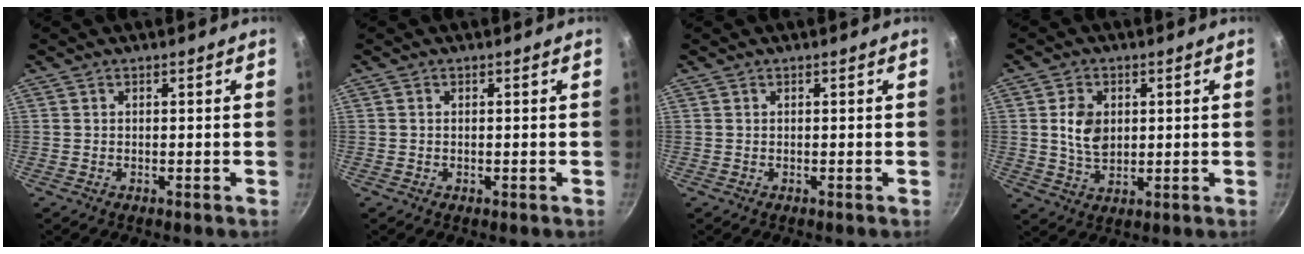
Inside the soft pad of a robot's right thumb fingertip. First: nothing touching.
{"total": 0.5, "force": [0.0, 0.3, 0.4], "torque": [-0.007, 0.001, -0.002]}
{"total": 0.0}
{"total": 7.4, "force": [1.2, 5.2, 5.1], "torque": [-0.079, -0.009, 0.024]}